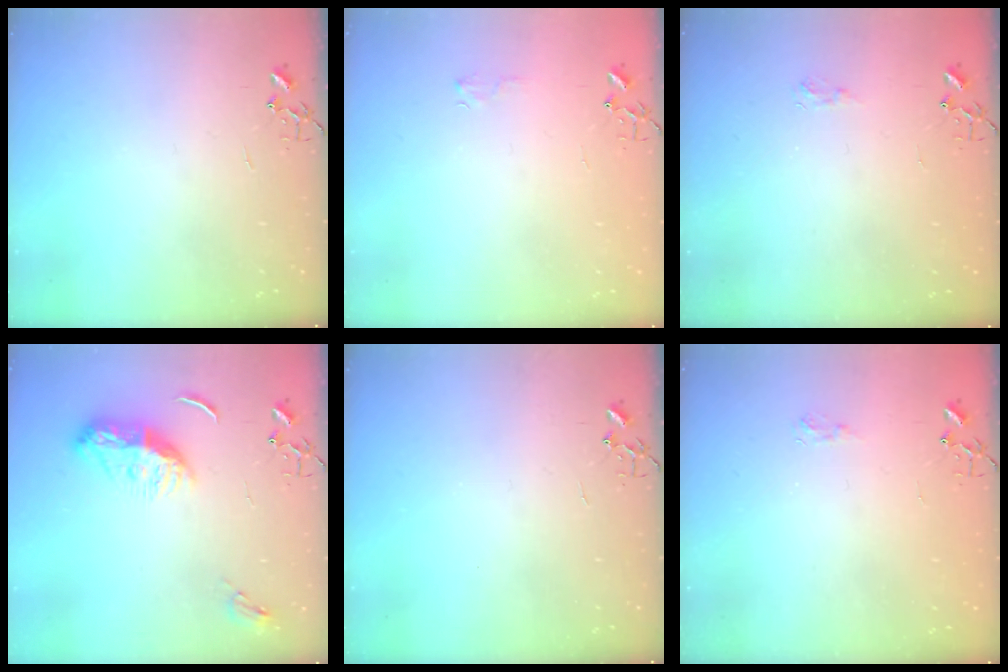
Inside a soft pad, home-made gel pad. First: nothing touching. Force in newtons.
{"total": 4.4, "press": 4.4, "slide": 0.6}
{"total": 5.1, "press": 5.1, "slide": 0.7}
{"total": 11.0, "press": 11.0, "slide": 0.3}
{"total": 0.0}
{"total": 5.1, "press": 5.1, "slide": 0.7}